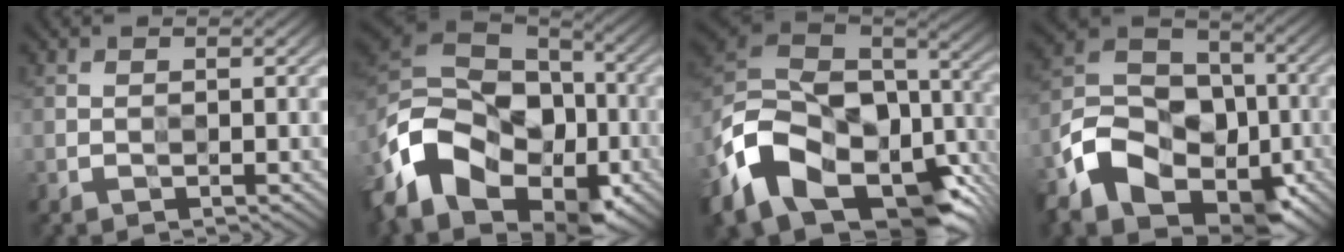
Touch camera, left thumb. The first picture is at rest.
{"total": 16.8, "force": [-7.6, 11.6, 9.4], "torque": [-0.242, -0.025, -0.145]}
{"total": 19.1, "force": [-8.7, 12.5, 11.5], "torque": [-0.302, -0.049, -0.132]}
{"total": 14.5, "force": [-6.6, 9.8, 8.4], "torque": [-0.180, -0.029, -0.135]}